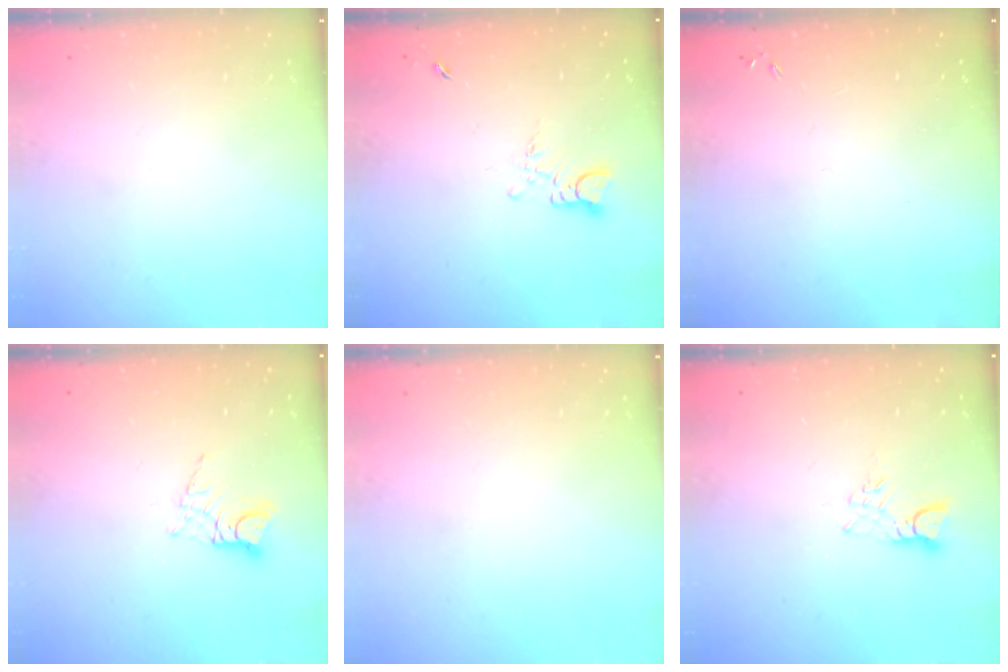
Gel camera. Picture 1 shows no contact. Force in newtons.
{"total": 2.7, "press": 2.7, "slide": 0.2}
{"total": 0.0}
{"total": 5.9, "press": 5.9, "slide": 0.4}
{"total": 0.0}
{"total": 4.0, "press": 4.0, "slide": 0.2}